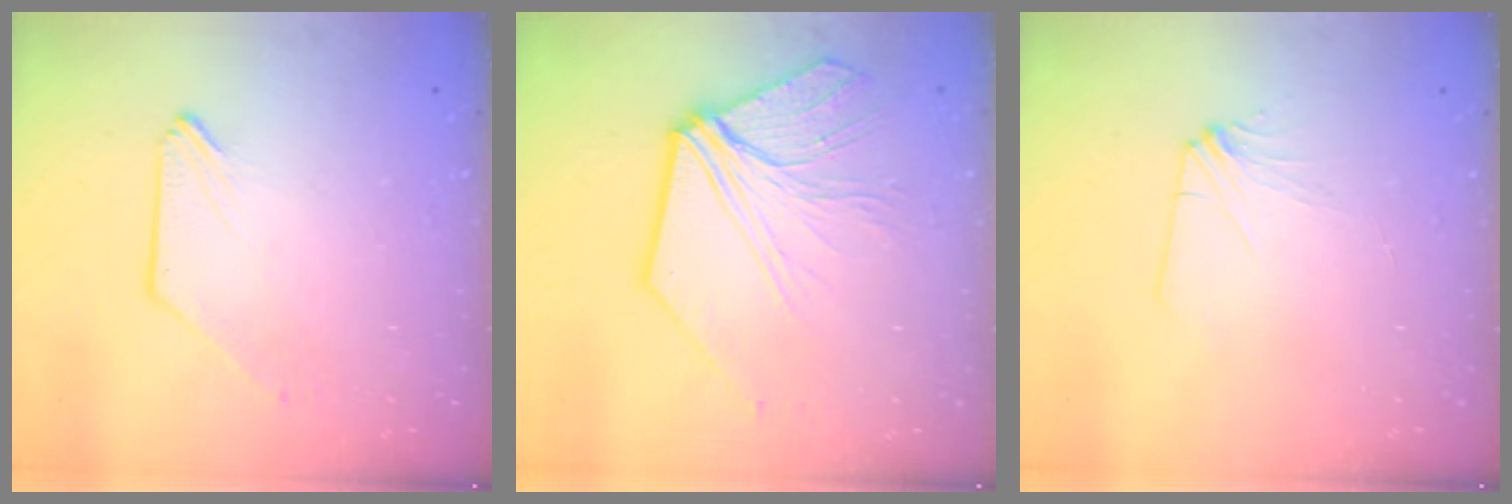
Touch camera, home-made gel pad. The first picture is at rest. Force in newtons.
{"total": 10.6, "press": 10.6, "slide": 1.0}
{"total": 3.0, "press": 3.0, "slide": 0.3}